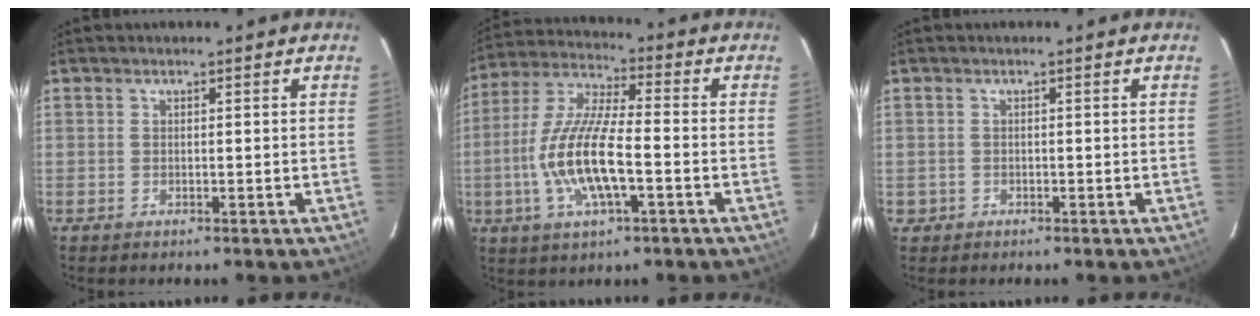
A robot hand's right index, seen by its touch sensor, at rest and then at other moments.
{"total": 14.1, "force": [-3.7, 3.9, 13.1], "torque": [-0.271, -0.003, -0.073]}
{"total": 1.3, "force": [-0.5, 1.2, 0.0], "torque": [-0.003, 0.002, -0.004]}